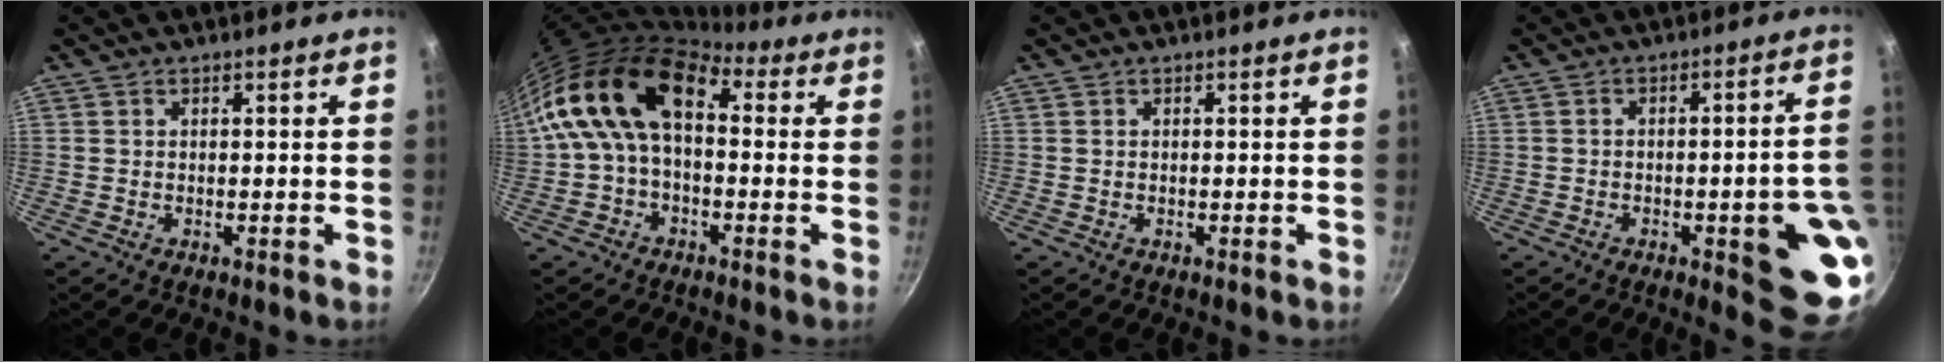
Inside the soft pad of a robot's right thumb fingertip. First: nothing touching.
{"total": 15.8, "force": [2.0, 9.7, 12.3], "torque": [-0.200, 0.032, 0.017]}
{"total": 0.0}
{"total": 14.8, "force": [-4.1, 4.2, 13.5], "torque": [-0.119, 0.024, -0.050]}